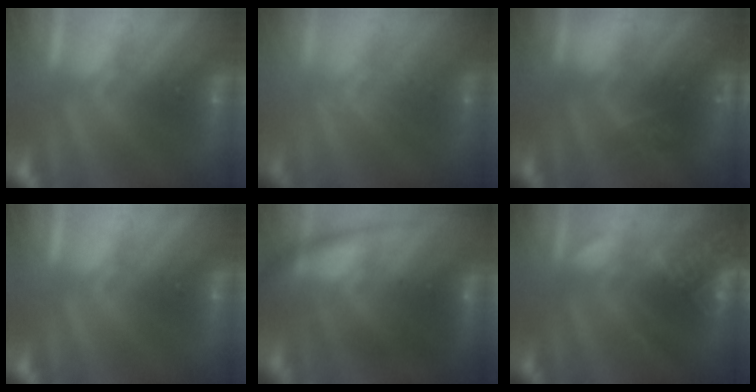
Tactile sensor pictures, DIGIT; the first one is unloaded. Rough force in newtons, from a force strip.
{"total": 2.6}
{"total": 2.9}
{"total": 0.0}
{"total": 7.4}
{"total": 2.9}